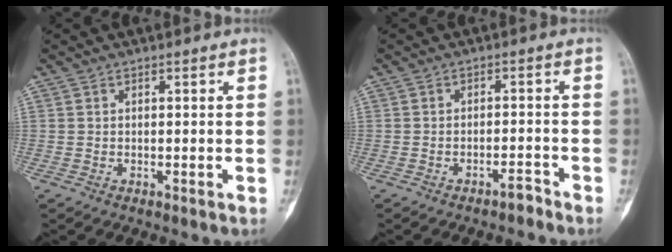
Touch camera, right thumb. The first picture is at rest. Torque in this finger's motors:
{"motor_torque": [1.18, 0.22, 0.39, -0.71, 0.10]}